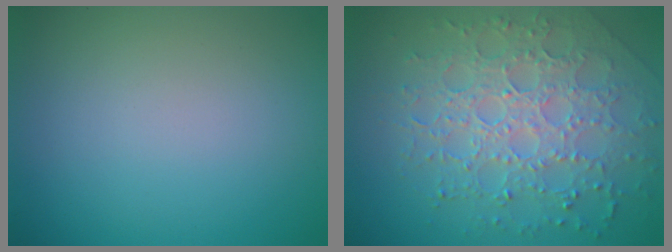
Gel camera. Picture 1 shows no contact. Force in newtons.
{"total": 7.6, "press": 5.4, "slide": 5.3}